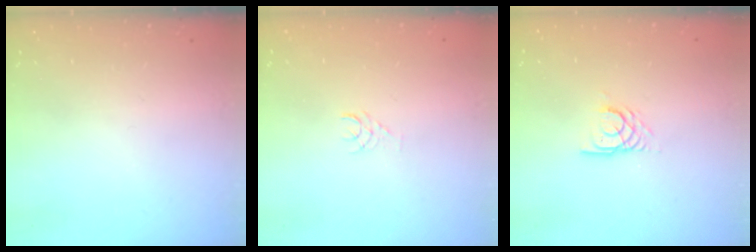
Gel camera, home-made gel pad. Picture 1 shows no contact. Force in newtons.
{"total": 3.5, "press": 3.5, "slide": 0.3}
{"total": 5.0, "press": 5.0, "slide": 0.5}